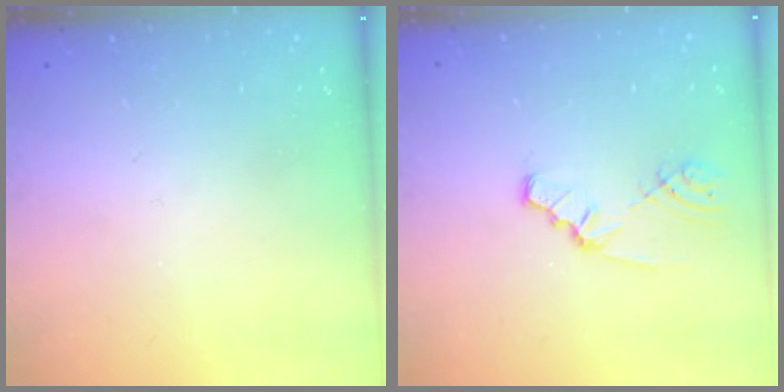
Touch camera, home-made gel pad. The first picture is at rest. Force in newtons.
{"total": 1.6, "press": 1.6, "slide": 0.3}